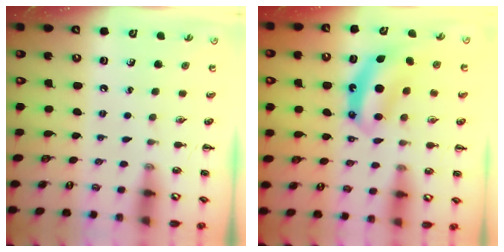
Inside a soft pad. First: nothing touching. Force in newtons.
{"total": 6.9, "press": 6.9, "slide": 0.7}